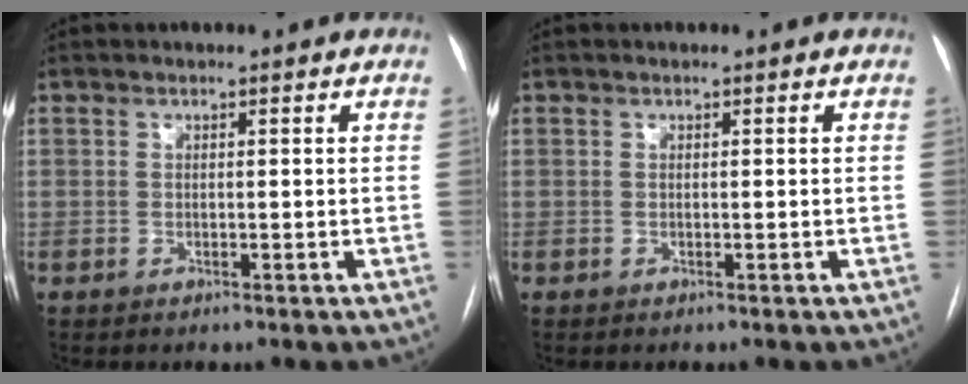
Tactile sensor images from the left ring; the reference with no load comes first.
{"total": 0.0}